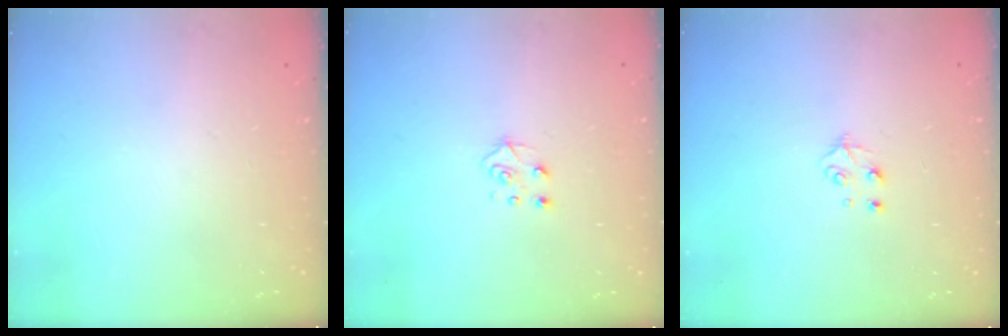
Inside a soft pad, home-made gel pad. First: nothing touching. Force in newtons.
{"total": 4.3, "press": 4.3, "slide": 0.5}
{"total": 4.5, "press": 4.5, "slide": 0.4}